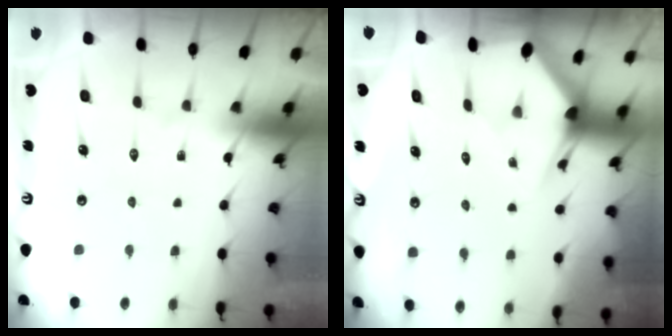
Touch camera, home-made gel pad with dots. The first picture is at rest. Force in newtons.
{"total": 3.0, "press": 3.0, "slide": 0.2}